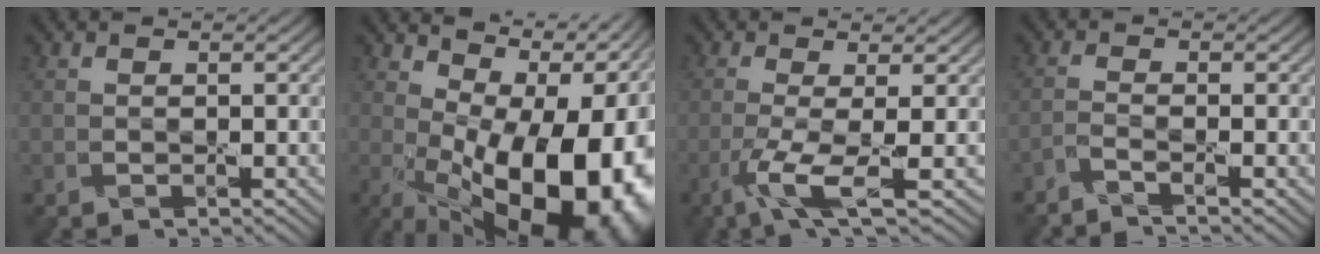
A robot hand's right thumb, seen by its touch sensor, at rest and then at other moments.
{"total": 19.9, "force": [-0.5, 10.7, 16.8], "torque": [-0.169, 0.004, 0.016]}
{"total": 5.1, "force": [-1.9, 0.8, 4.7], "torque": [-0.091, -0.001, -0.047]}
{"total": 1.9, "force": [-1.7, 0.2, 0.9], "torque": [-0.011, -0.003, -0.050]}